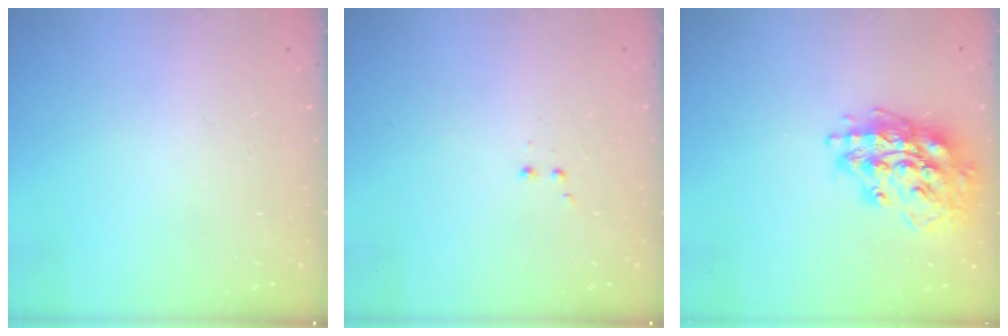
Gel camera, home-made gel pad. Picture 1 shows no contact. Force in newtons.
{"total": 2.0, "press": 1.8, "slide": 0.9}
{"total": 17.5, "press": 17.5, "slide": 0.9}